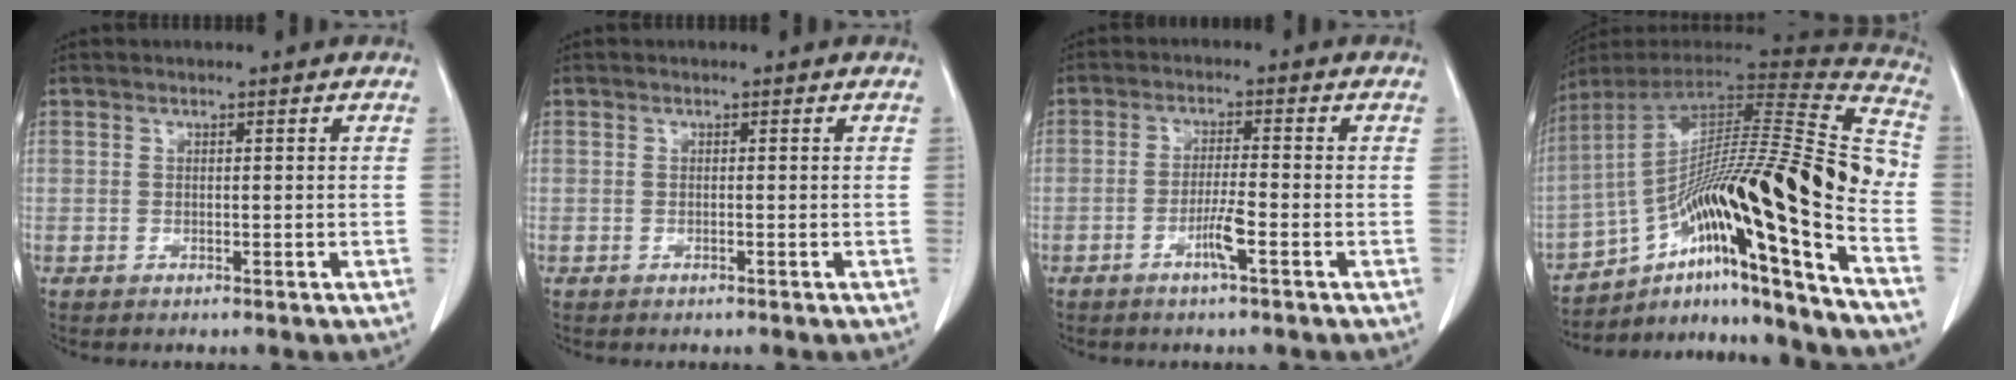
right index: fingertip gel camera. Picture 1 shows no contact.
{"total": 0.0}
{"total": 4.0, "force": [-1.9, -0.2, 3.6], "torque": [-0.075, -0.007, -0.037]}
{"total": 28.4, "force": [-13.2, 1.5, 25.1], "torque": [-0.367, 0.006, -0.221]}